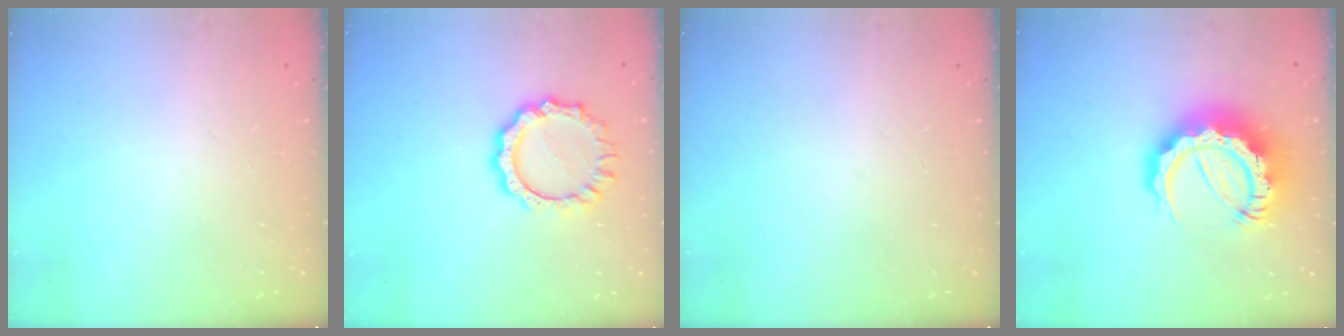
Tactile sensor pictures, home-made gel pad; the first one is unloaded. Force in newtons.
{"total": 8.9, "press": 8.9, "slide": 0.6}
{"total": 0.0}
{"total": 15.0, "press": 14.9, "slide": 1.5}